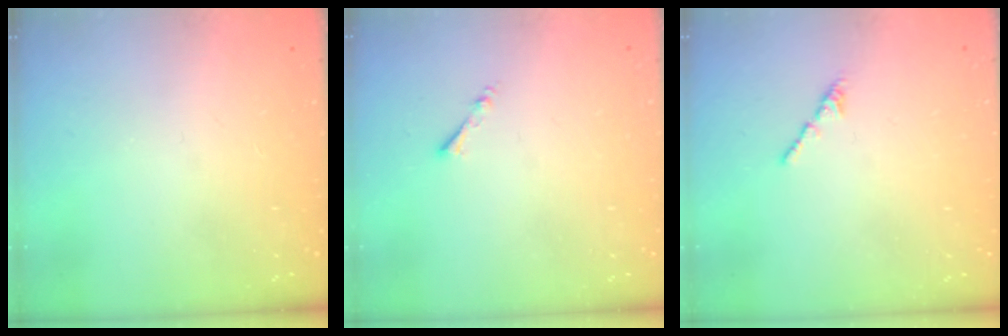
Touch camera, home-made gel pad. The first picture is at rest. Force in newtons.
{"total": 1.3, "press": 1.2, "slide": 0.3}
{"total": 0.8, "press": 0.7, "slide": 0.5}